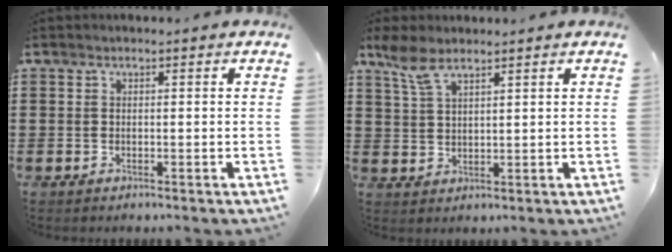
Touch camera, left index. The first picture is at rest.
{"total": 4.8, "force": [3.5, 1.4, 3.0], "torque": [-0.069, 0.001, 0.064]}